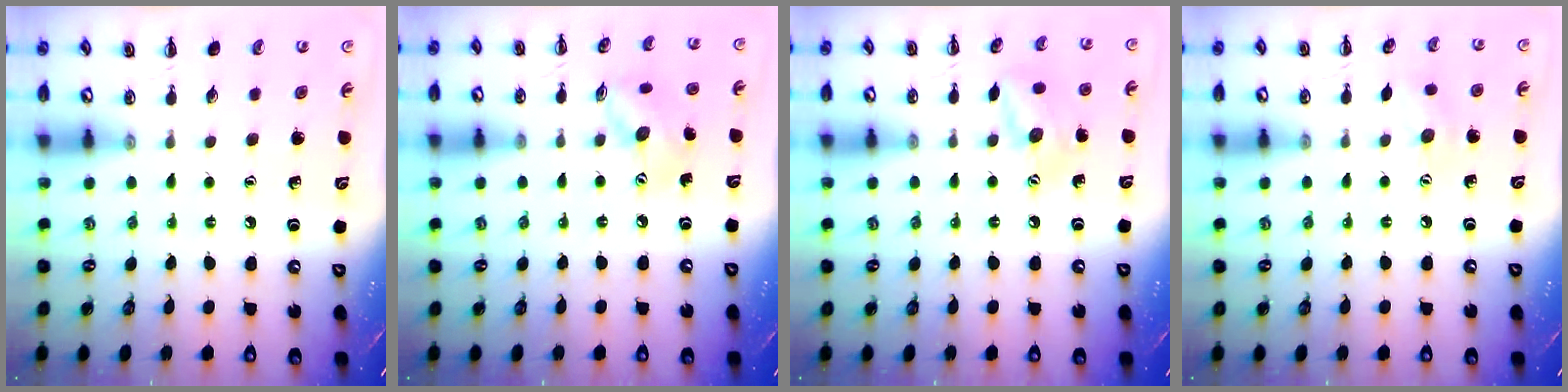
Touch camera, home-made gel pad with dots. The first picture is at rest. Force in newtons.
{"total": 8.0, "press": 8.0, "slide": 0.4}
{"total": 9.8, "press": 9.7, "slide": 0.6}
{"total": 7.2, "press": 7.0, "slide": 1.7}